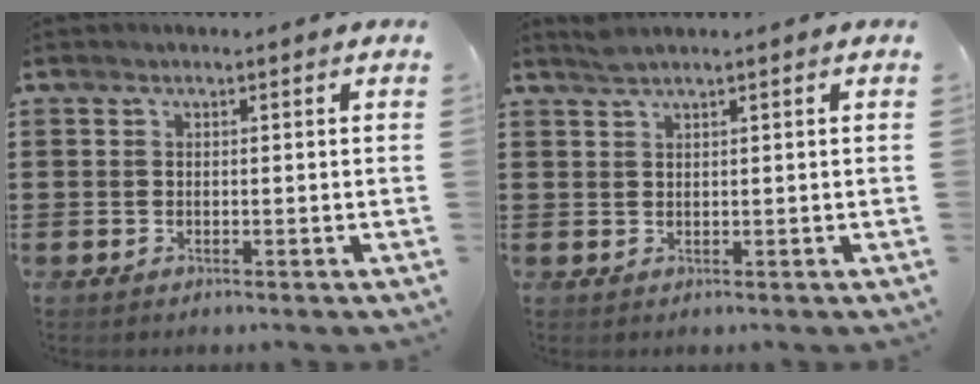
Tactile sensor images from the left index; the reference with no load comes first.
{"total": 1.5, "force": [1.2, -0.1, 0.9], "torque": [-0.020, 0.000, 0.023]}